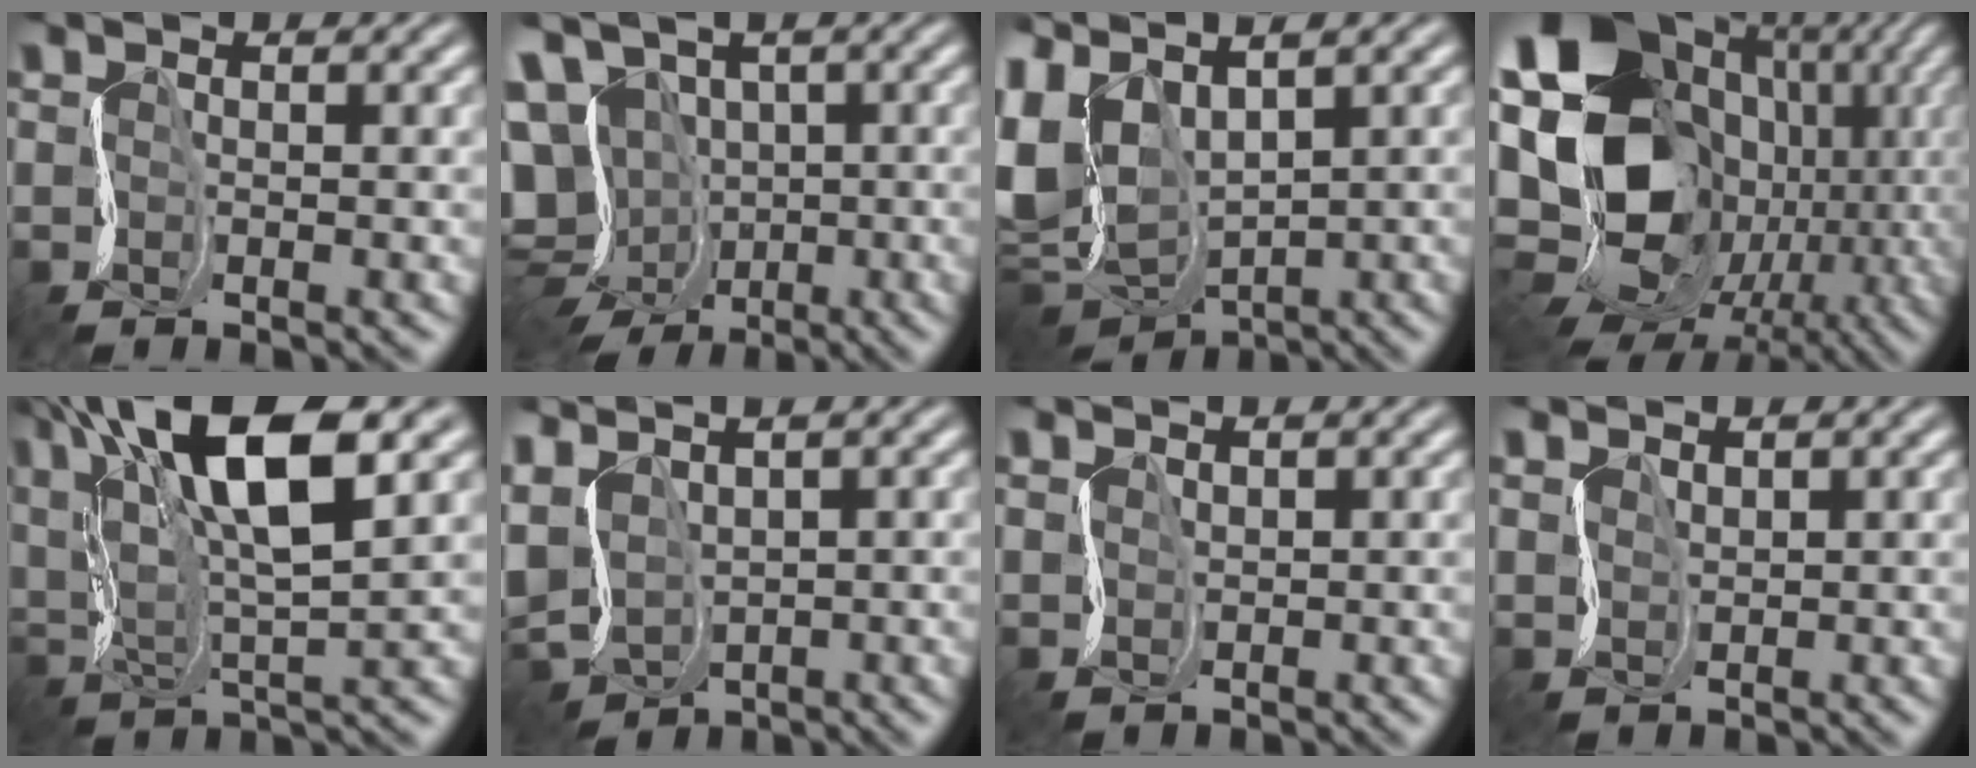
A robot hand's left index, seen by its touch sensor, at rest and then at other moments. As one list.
[{"total": 15.0, "force": [-3.1, 12.8, 7.1], "torque": [-0.145, -0.027, -0.042]}, {"total": 9.3, "force": [2.3, 5.5, 7.1], "torque": [-0.185, 0.004, 0.050]}, {"total": 20.7, "force": [-2.5, 17.3, 11.2], "torque": [-0.193, 0.006, -0.070]}, {"total": 13.7, "force": [6.9, 4.3, 11.0], "torque": [-0.213, 0.027, 0.115]}, {"total": 5.3, "force": [-0.1, 3.8, 3.6], "torque": [-0.086, -0.003, 0.014]}, {"total": 1.0, "force": [0.8, 0.5, -0.4], "torque": [0.008, 0.002, 0.026]}, {"total": 1.3, "force": [1.1, 0.4, -0.6], "torque": [0.009, 0.001, 0.030]}]